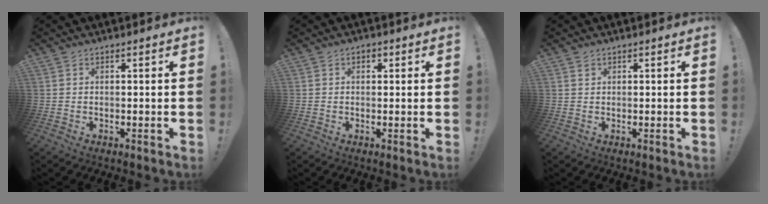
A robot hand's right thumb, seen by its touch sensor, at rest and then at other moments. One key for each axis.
{"total": 1.3, "fx": 0.5, "fy": 1.0, "fz": 0.6, "tx": -0.010, "ty": 0.003, "tz": 0.008}
{"total": 1.0, "fx": 0.6, "fy": 0.8, "fz": 0.2, "tx": 0.000, "ty": -0.001, "tz": 0.011}